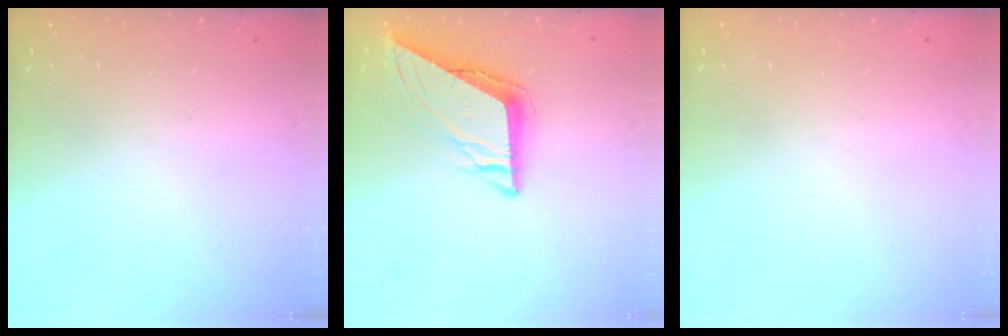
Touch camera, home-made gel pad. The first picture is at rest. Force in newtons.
{"total": 8.8, "press": 8.8, "slide": 0.9}
{"total": 0.0}